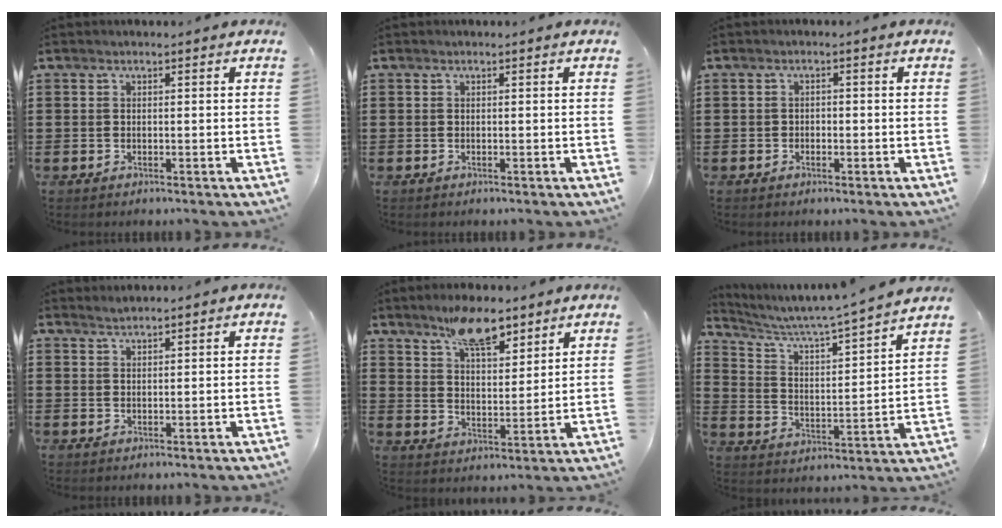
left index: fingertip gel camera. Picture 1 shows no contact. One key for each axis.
{"total": 0.0}
{"total": 1.0, "fx": -0.7, "fy": 0.7, "fz": 0.2, "tx": -0.007, "ty": 0.001, "tz": -0.017}
{"total": 1.0, "fx": 1.0, "fy": -0.2, "fz": 0.1, "tx": -0.003, "ty": 0.000, "tz": 0.019}
{"total": 9.1, "fx": 6.9, "fy": 3.2, "fz": 5.1, "tx": -0.092, "ty": -0.017, "tz": 0.121}
{"total": 4.4, "fx": 4.0, "fy": -0.3, "fz": 1.9, "tx": -0.059, "ty": -0.040, "tz": 0.055}